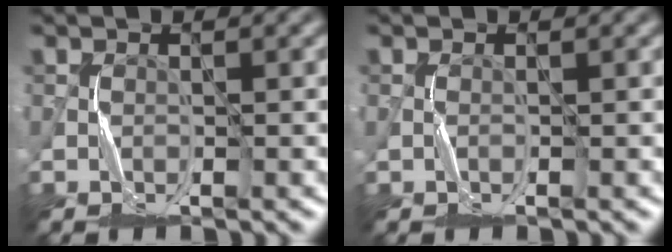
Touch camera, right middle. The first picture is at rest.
{"total": 0.5, "force": [-0.1, 0.2, 0.5], "torque": [-0.014, 0.001, -0.003]}